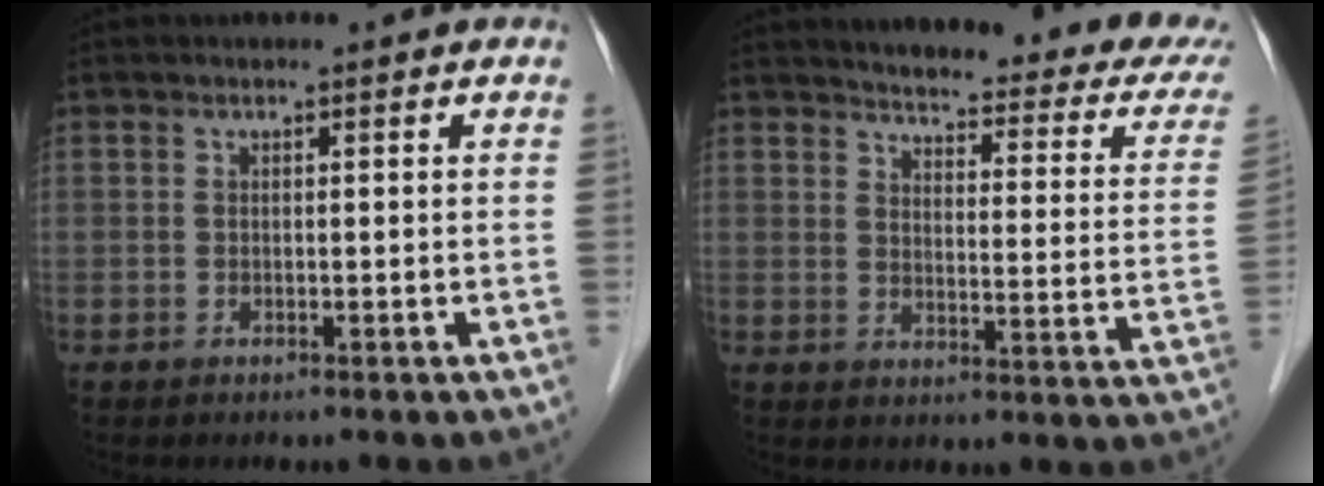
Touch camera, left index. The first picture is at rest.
{"total": 20.6, "force": [18.6, 2.9, 8.5], "torque": [-0.091, -0.062, 0.203]}